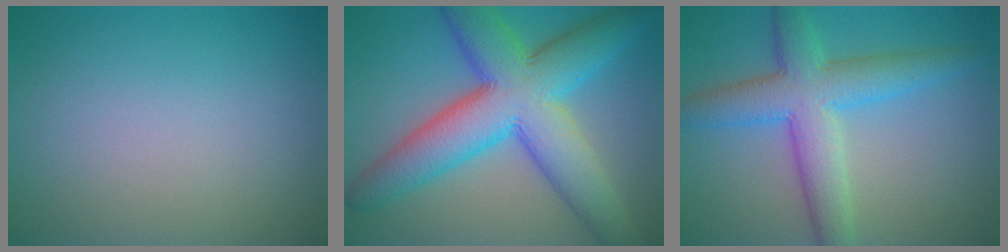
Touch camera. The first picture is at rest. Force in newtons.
{"total": 11.5, "press": 11.5, "slide": 0.5}
{"total": 6.6, "press": 6.6, "slide": 0.1}